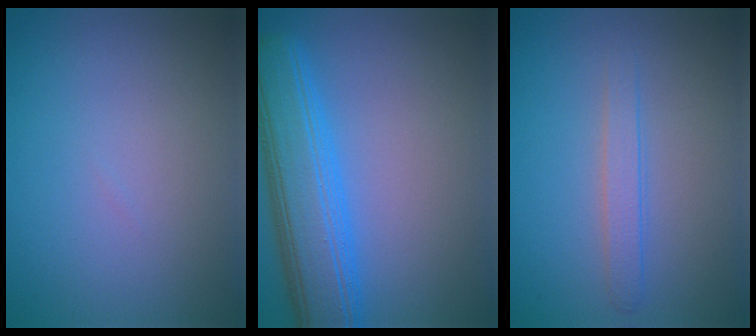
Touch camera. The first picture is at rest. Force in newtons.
{"total": 7.6, "press": 7.6, "slide": 0.1}
{"total": 1.8, "press": 1.8, "slide": 0.1}